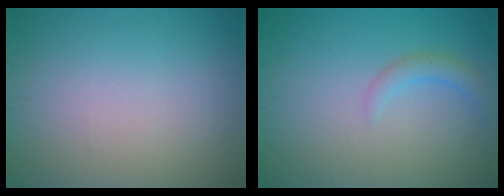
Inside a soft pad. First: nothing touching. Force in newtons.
{"total": 1.5, "press": 1.5, "slide": 0.2}